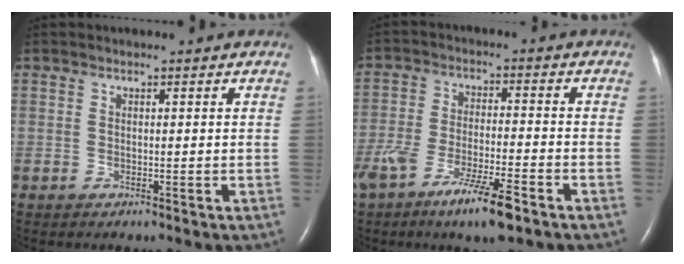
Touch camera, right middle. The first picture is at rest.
{"total": 11.1, "force": [-7.2, 1.5, 8.3], "torque": [-0.164, -0.022, -0.125]}